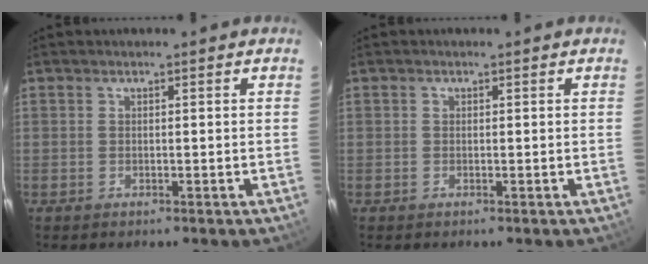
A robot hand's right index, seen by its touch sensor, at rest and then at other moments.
{"total": 0.5, "force": [0.0, 0.5, 0.1], "torque": [0.000, 0.003, -0.001]}